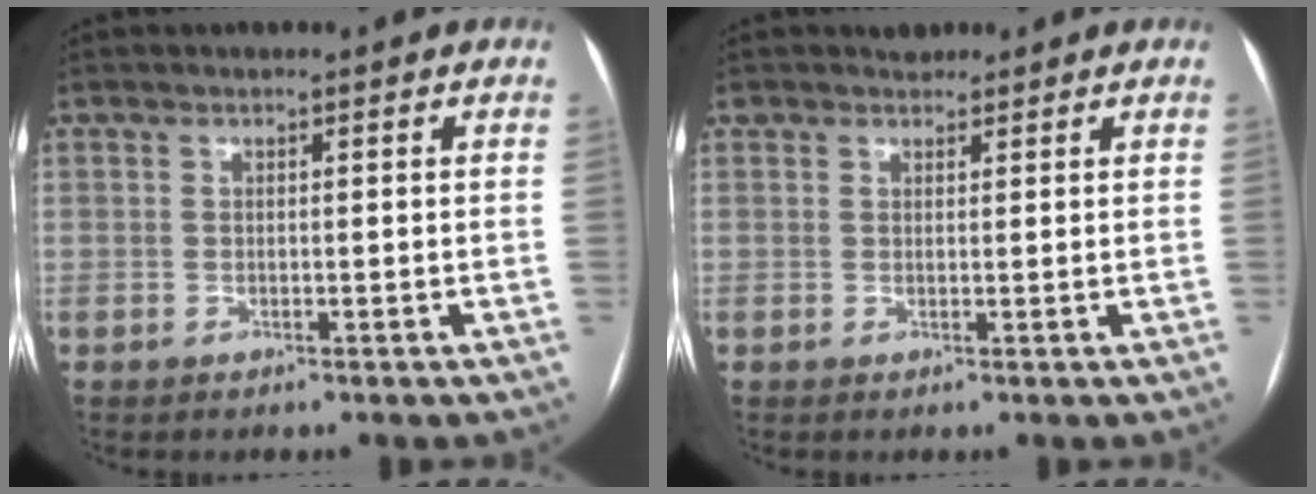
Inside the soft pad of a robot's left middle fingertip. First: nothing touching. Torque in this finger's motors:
{"motor_torque": [0.08, -0.08, -0.02, -0.01]}